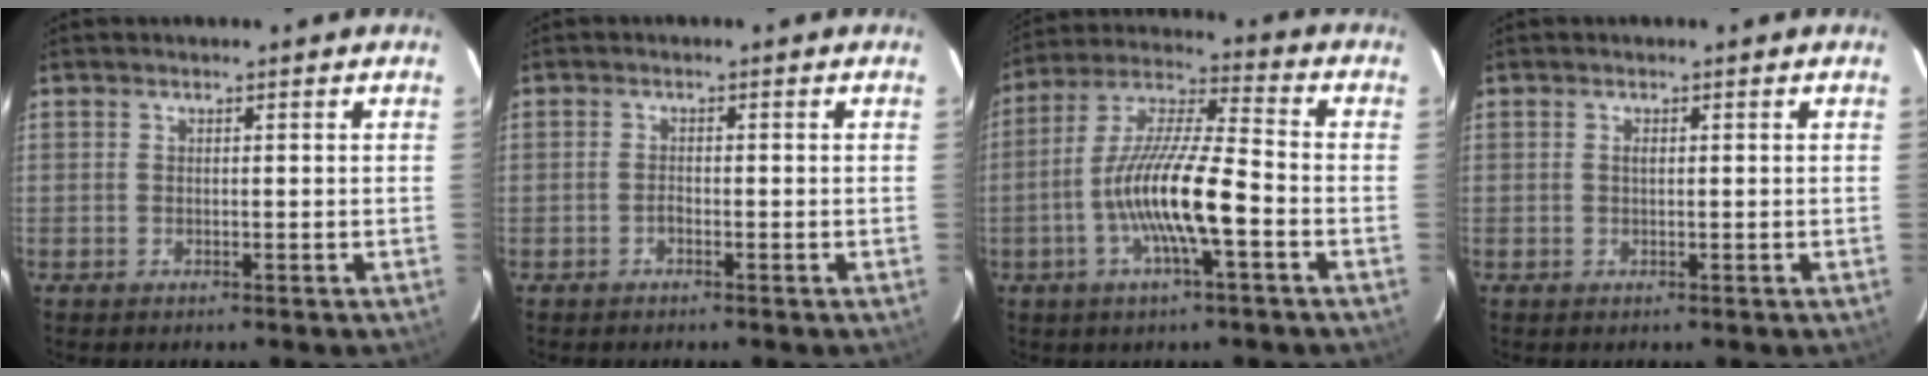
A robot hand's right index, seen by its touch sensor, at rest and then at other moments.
{"total": 0.9, "force": [-0.6, 0.5, 0.5], "torque": [-0.010, 0.003, -0.013]}
{"total": 14.4, "force": [-4.5, 2.1, 13.5], "torque": [-0.262, 0.002, -0.091]}
{"total": 0.6, "force": [0.1, 0.3, 0.5], "torque": [-0.010, 0.002, 0.001]}